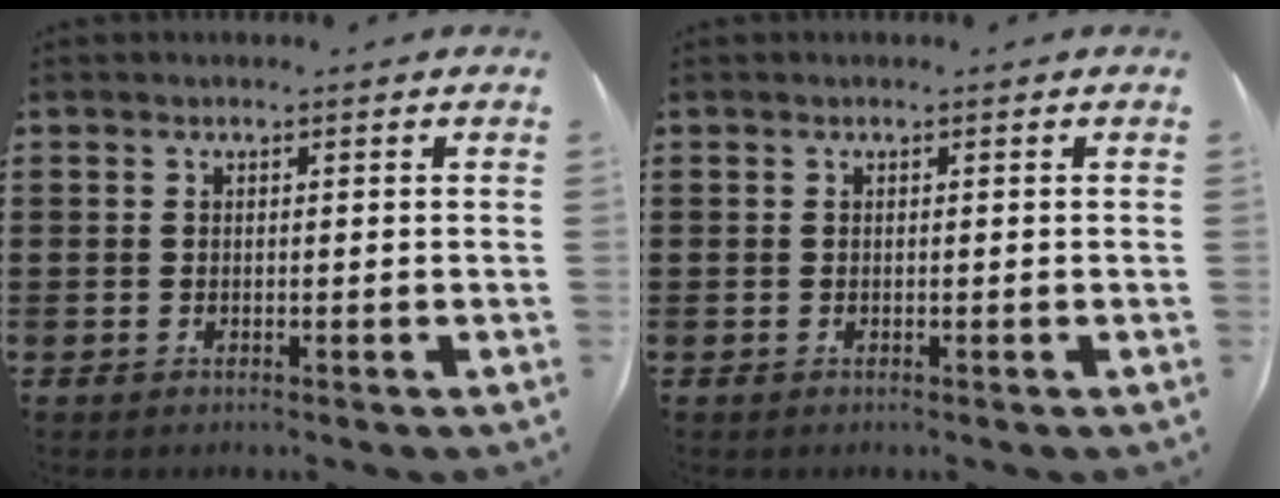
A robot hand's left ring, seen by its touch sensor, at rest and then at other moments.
{"total": 0.0}